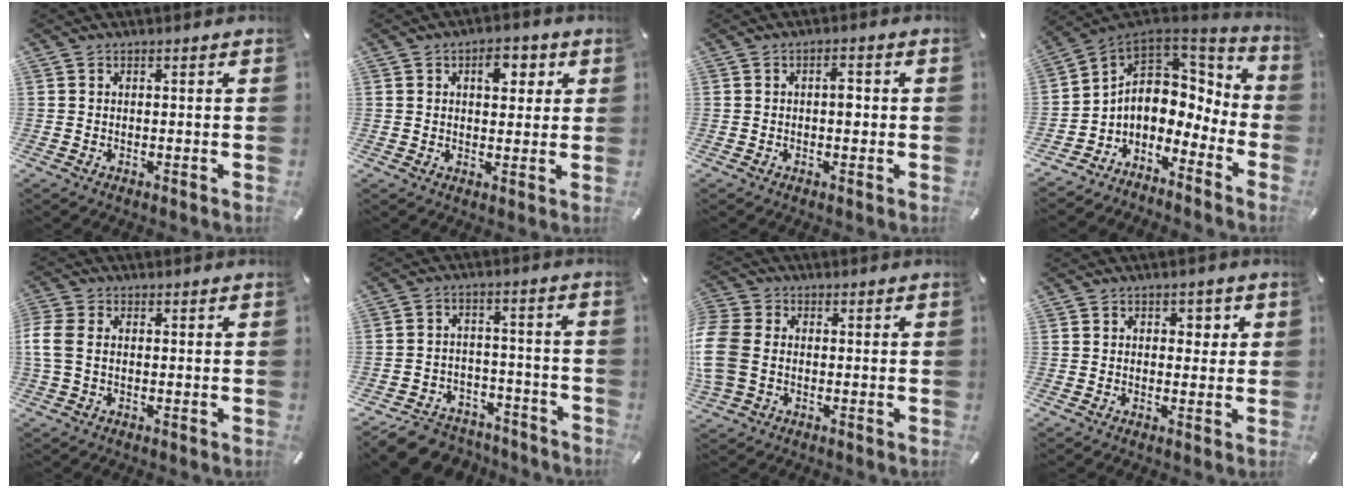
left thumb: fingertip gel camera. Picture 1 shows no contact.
{"total": 5.8, "force": [1.9, 3.8, 4.0], "torque": [-0.030, -0.011, 0.019]}
{"total": 2.9, "force": [0.0, 1.6, 2.4], "torque": [-0.032, 0.000, -0.007]}
{"total": 7.8, "force": [0.4, 6.6, 4.2], "torque": [-0.095, -0.027, 0.006]}
{"total": 4.8, "force": [-0.2, 3.1, 3.6], "torque": [-0.093, -0.002, -0.008]}
{"total": 8.5, "force": [-6.5, 5.0, 2.4], "torque": [-0.032, 0.043, -0.116]}
{"total": 8.7, "force": [-0.8, 7.0, 5.0], "torque": [-0.126, 0.013, -0.011]}
{"total": 2.5, "force": [0.3, 2.1, 1.4], "torque": [-0.007, -0.002, -0.005]}